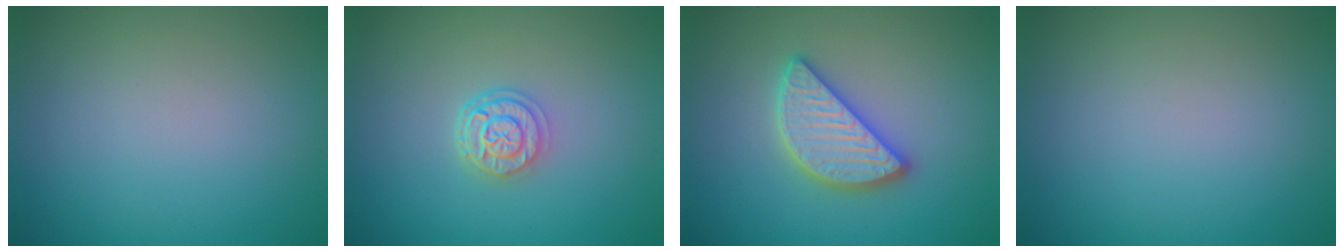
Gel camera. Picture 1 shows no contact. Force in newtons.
{"total": 2.7, "press": 2.2, "slide": 1.6}
{"total": 4.7, "press": 4.6, "slide": 0.3}
{"total": 0.0}